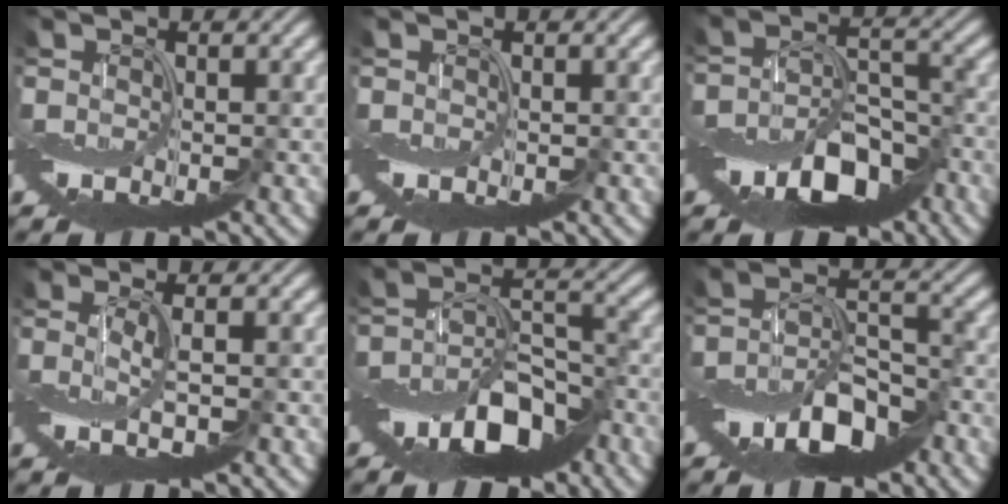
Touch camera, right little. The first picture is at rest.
{"total": 0.0}
{"total": 8.0, "force": [-4.9, 3.7, 5.1], "torque": [-0.081, -0.007, -0.083]}
{"total": 1.6, "force": [0.0, -0.1, 1.6], "torque": [-0.037, -0.001, 0.001]}
{"total": 8.7, "force": [-5.2, 3.8, 6.0], "torque": [-0.100, -0.004, -0.091]}
{"total": 7.5, "force": [-4.3, 3.2, 5.3], "torque": [-0.096, -0.001, -0.082]}